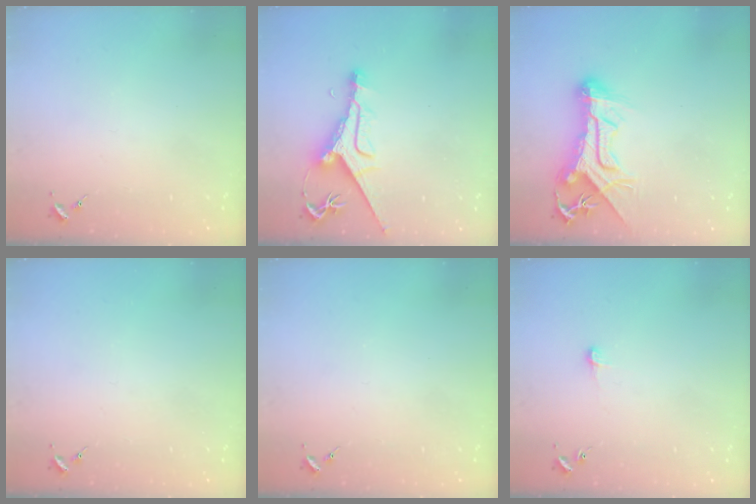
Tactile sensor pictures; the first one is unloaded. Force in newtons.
{"total": 9.9, "press": 9.8, "slide": 1.3}
{"total": 16.8, "press": 16.7, "slide": 1.6}
{"total": 0.0}
{"total": 0.0}
{"total": 5.4, "press": 5.4, "slide": 0.5}